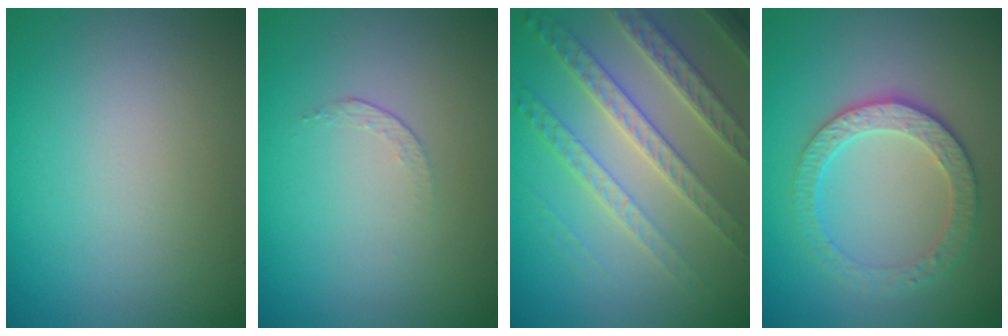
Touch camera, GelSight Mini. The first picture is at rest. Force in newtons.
{"total": 0.7, "press": 0.4, "slide": 0.6}
{"total": 6.7, "press": 4.8, "slide": 4.6}
{"total": 3.4, "press": 3.1, "slide": 1.3}